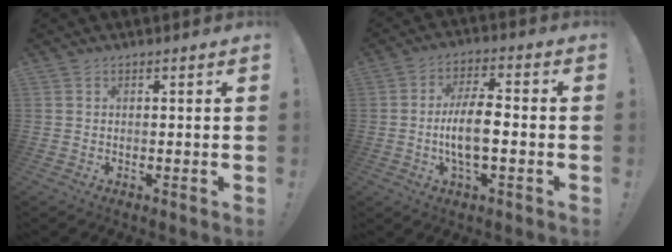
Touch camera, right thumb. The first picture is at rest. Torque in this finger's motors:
{"motor_torque": [0.60, 0.53, 1.32, -0.54, 0.39]}